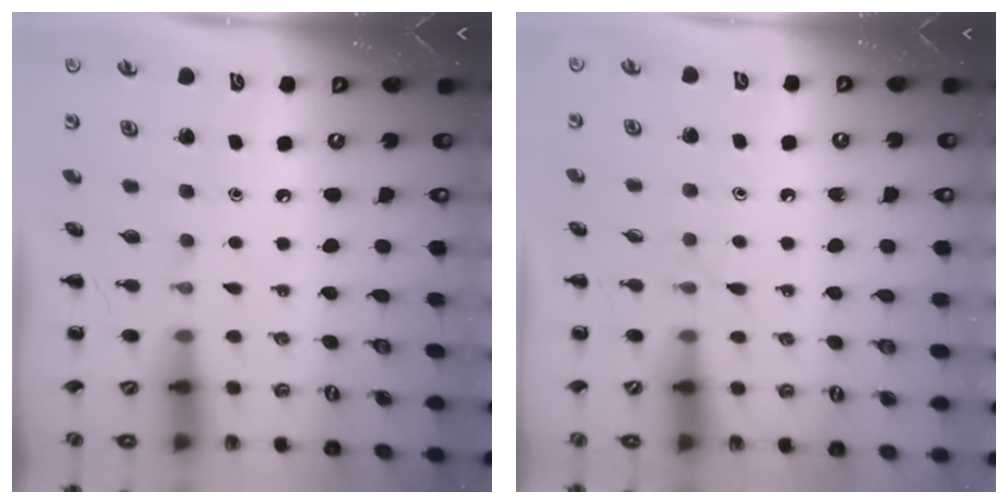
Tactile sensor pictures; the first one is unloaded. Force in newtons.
{"total": 3.4, "press": 3.0, "slide": 1.6}